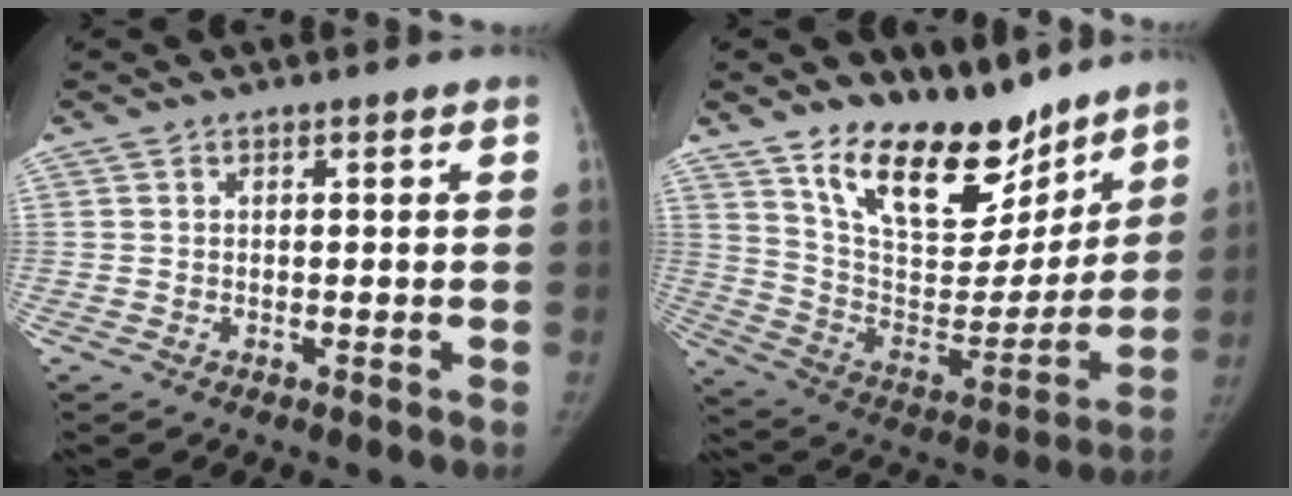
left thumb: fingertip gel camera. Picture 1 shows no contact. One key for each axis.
{"total": 21.7, "fx": 15.9, "fy": 10.0, "fz": 10.9, "tx": -0.122, "ty": -0.099, "tz": 0.271}